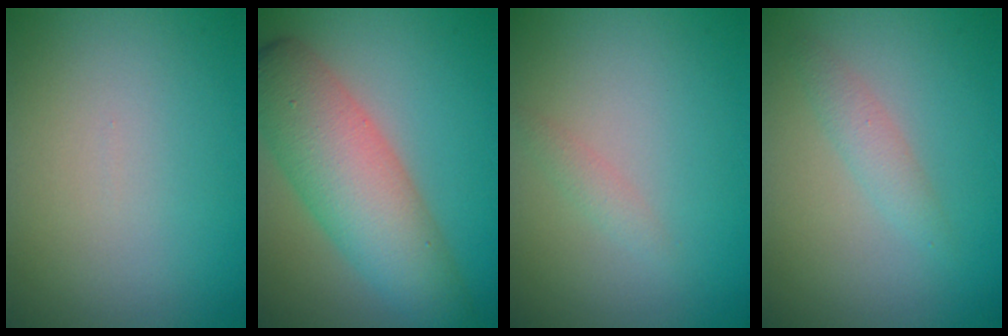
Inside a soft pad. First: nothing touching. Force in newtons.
{"total": 7.8, "press": 7.8, "slide": 0.2}
{"total": 0.9, "press": 0.9, "slide": 0.0}
{"total": 1.6, "press": 1.6, "slide": 0.0}